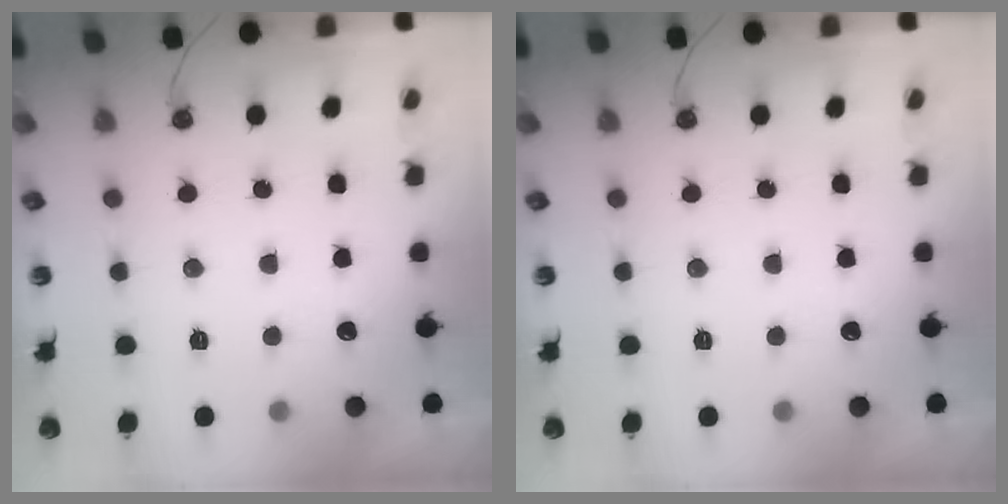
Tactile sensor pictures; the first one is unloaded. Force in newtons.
{"total": 0.0}